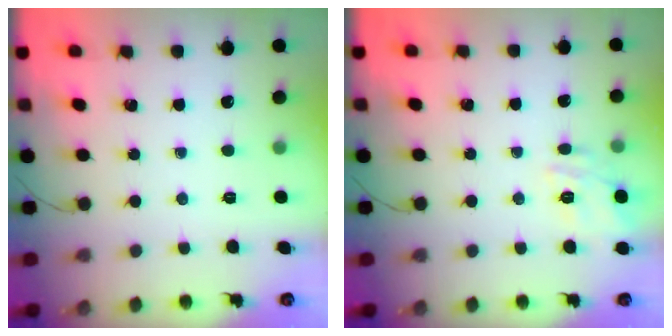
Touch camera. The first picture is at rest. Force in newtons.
{"total": 12.6, "press": 12.6, "slide": 0.6}